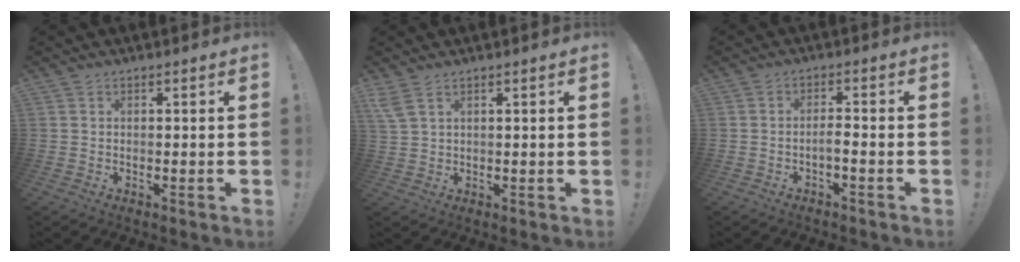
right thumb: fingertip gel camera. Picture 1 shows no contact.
{"total": 3.8, "force": [2.1, 0.9, 3.0], "torque": [-0.063, -0.004, 0.042]}
{"total": 3.0, "force": [-1.7, 0.5, 2.4], "torque": [-0.049, 0.000, -0.031]}